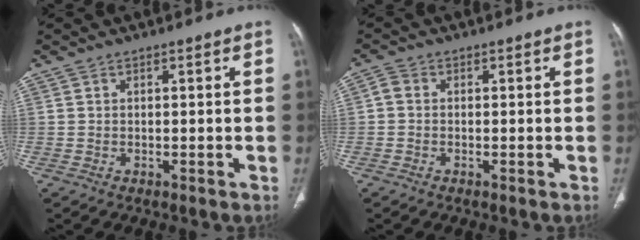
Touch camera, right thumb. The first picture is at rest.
{"total": 1.8, "force": [-0.1, 1.5, 1.1], "torque": [-0.018, 0.002, -0.008]}